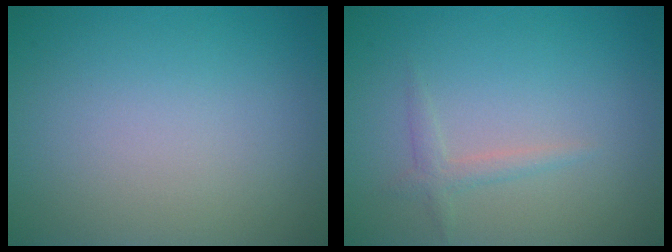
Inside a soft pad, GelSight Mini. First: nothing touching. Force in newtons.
{"total": 1.3, "press": 1.3, "slide": 0.0}